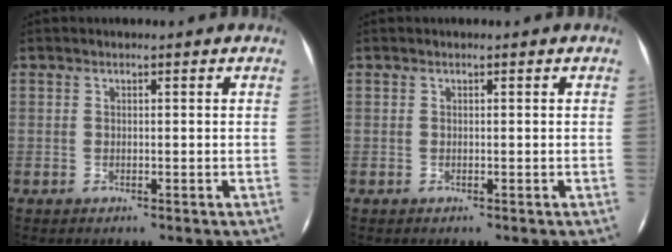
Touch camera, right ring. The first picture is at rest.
{"total": 0.0}